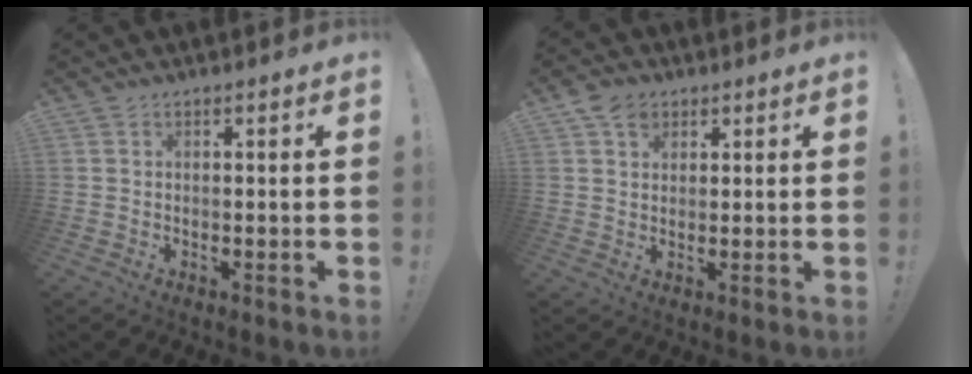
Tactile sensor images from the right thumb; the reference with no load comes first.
{"total": 5.6, "force": [2.9, 4.3, 2.3], "torque": [-0.028, -0.006, 0.054]}